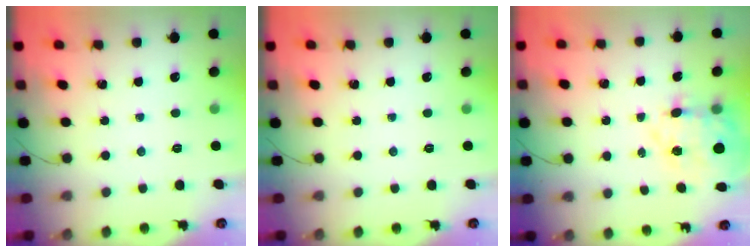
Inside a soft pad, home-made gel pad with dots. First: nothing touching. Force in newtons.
{"total": 0.0}
{"total": 11.8, "press": 11.3, "slide": 3.2}